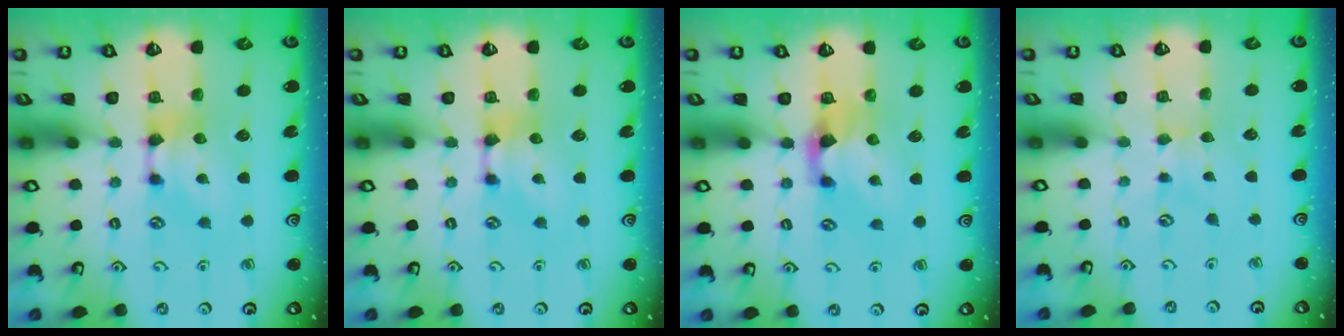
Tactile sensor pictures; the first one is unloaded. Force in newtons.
{"total": 0.0}
{"total": 1.2, "press": 0.9, "slide": 0.9}
{"total": 2.4, "press": 2.3, "slide": 0.5}